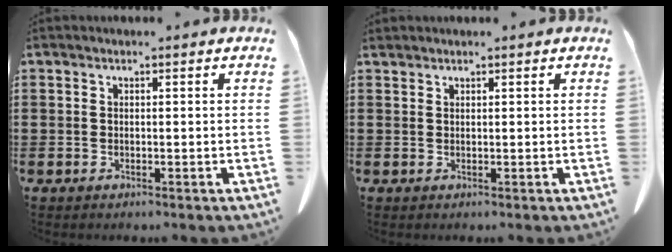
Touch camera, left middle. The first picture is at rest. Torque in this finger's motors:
{"motor_torque": [-0.01, 0.15, 0.04, 0.00]}